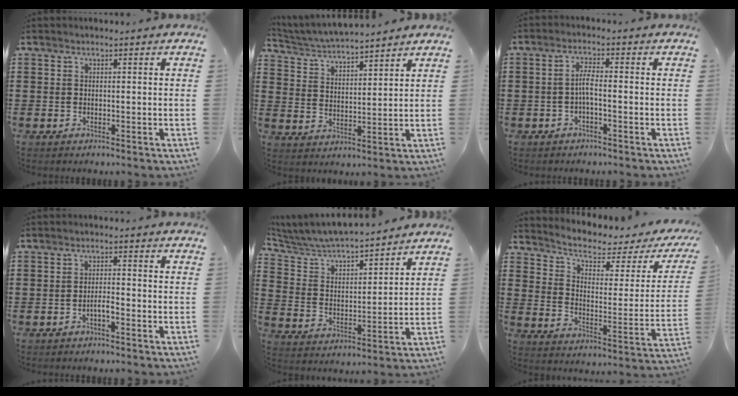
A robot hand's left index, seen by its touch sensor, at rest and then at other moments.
{"total": 4.4, "force": [4.4, 0.0, 0.7], "torque": [-0.035, -0.024, 0.075]}
{"total": 2.9, "force": [-0.9, 1.0, 2.6], "torque": [-0.057, 0.004, -0.020]}
{"total": 1.9, "force": [-1.1, 0.3, 1.5], "torque": [-0.030, 0.002, -0.020]}
{"total": 5.1, "force": [4.9, 0.5, 1.2], "torque": [-0.050, -0.037, 0.076]}
{"total": 3.6, "force": [2.3, 1.2, 2.5], "torque": [-0.064, -0.019, 0.029]}